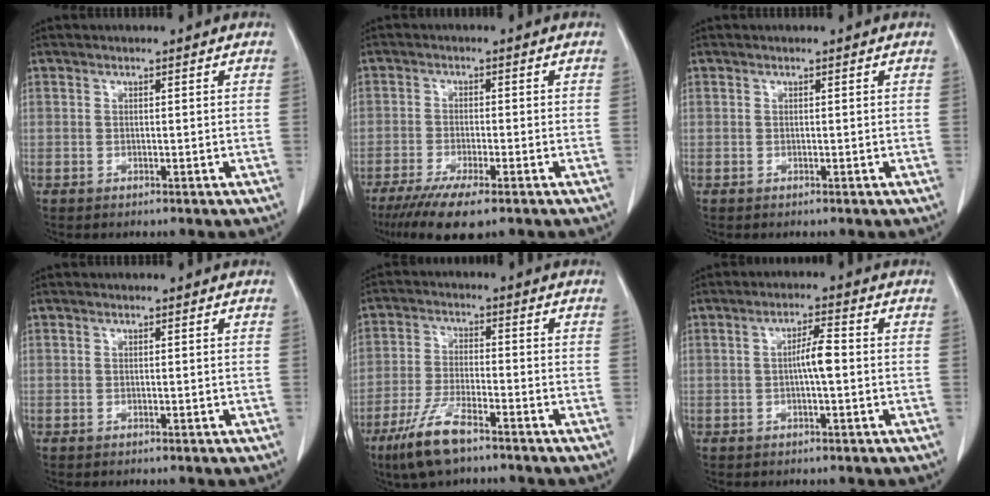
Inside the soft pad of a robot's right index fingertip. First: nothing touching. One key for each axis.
{"total": 7.4, "fx": -5.1, "fy": 1.2, "fz": 5.3, "tx": -0.091, "ty": -0.017, "tz": -0.084}
{"total": 0.0}
{"total": 0.0}
{"total": 8.5, "fx": -5.9, "fy": 1.8, "fz": 5.9, "tx": -0.128, "ty": -0.016, "tz": -0.110}
{"total": 4.0, "fx": -0.2, "fy": 0.2, "fz": 4.0, "tx": -0.073, "ty": 0.005, "tz": -0.004}